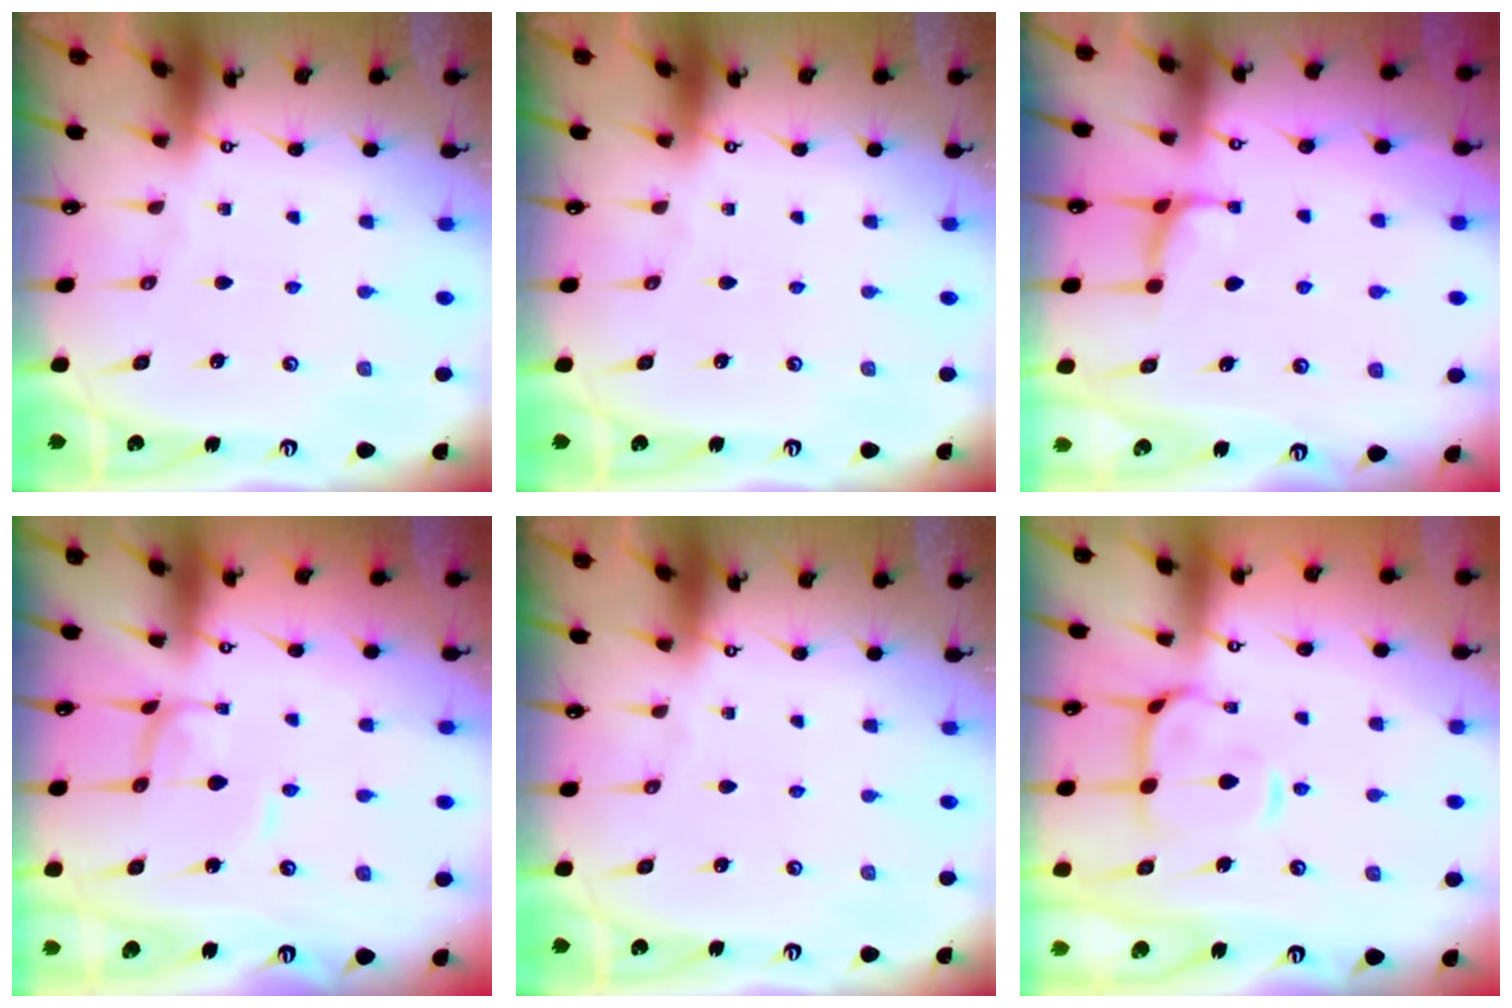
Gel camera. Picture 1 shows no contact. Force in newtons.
{"total": 0.0}
{"total": 0.7, "press": 0.4, "slide": 0.6}
{"total": 2.1, "press": 2.1, "slide": 0.1}
{"total": 0.0}
{"total": 6.7, "press": 6.6, "slide": 1.2}